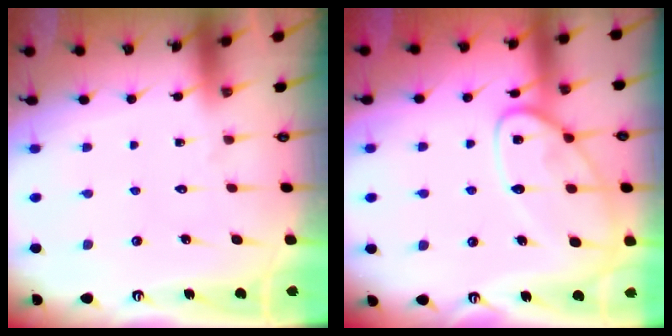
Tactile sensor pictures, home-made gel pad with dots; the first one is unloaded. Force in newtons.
{"total": 16.6, "press": 16.5, "slide": 1.4}